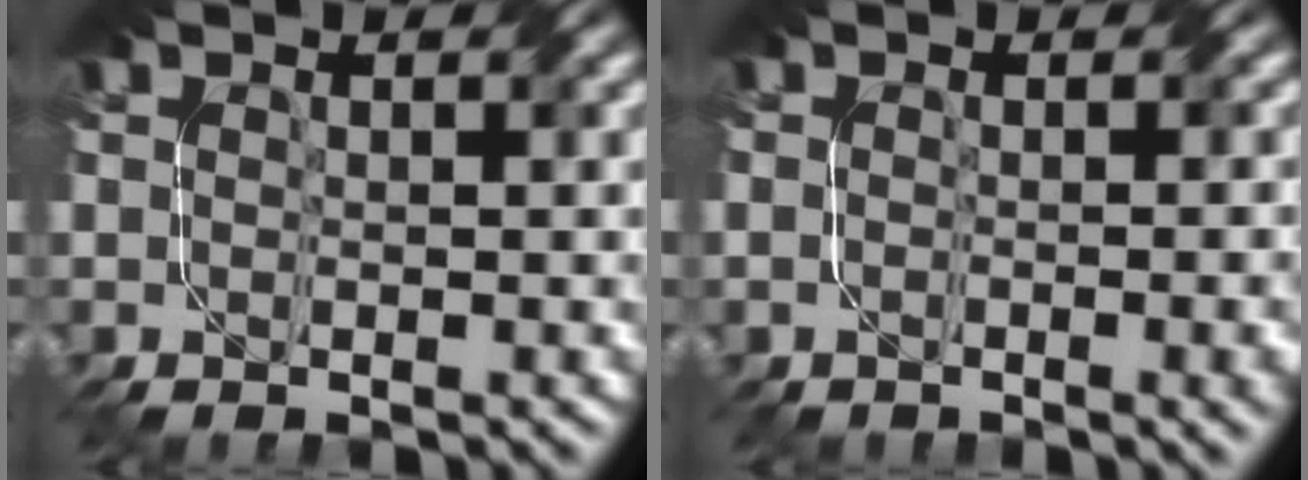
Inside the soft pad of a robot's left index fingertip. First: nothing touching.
{"total": 3.9, "force": [-0.9, 2.0, 3.2], "torque": [-0.012, 0.006, -0.007]}